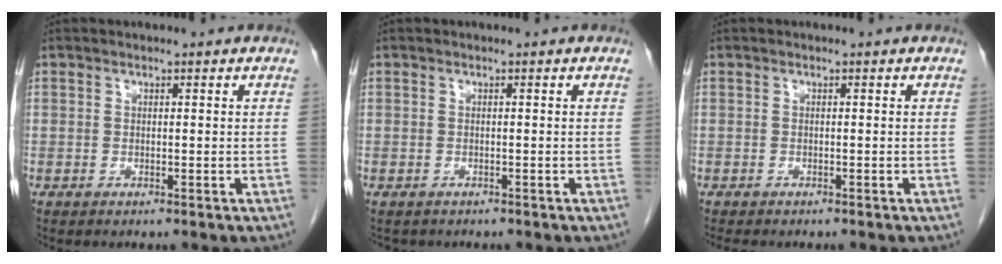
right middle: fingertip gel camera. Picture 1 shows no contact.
{"total": 1.5, "force": [-1.3, 0.7, 0.2], "torque": [-0.014, -0.003, -0.017]}
{"total": 3.4, "force": [-2.9, 0.9, 1.5], "torque": [-0.024, -0.009, -0.036]}